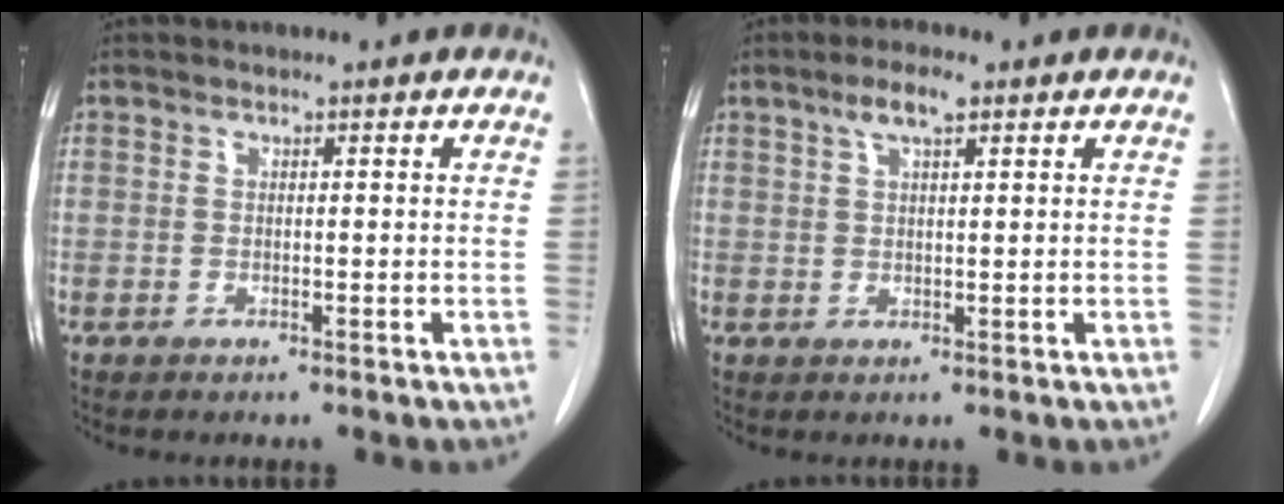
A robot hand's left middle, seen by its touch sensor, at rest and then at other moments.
{"total": 3.6, "force": [2.1, 0.7, 2.8], "torque": [-0.060, 0.008, 0.041]}